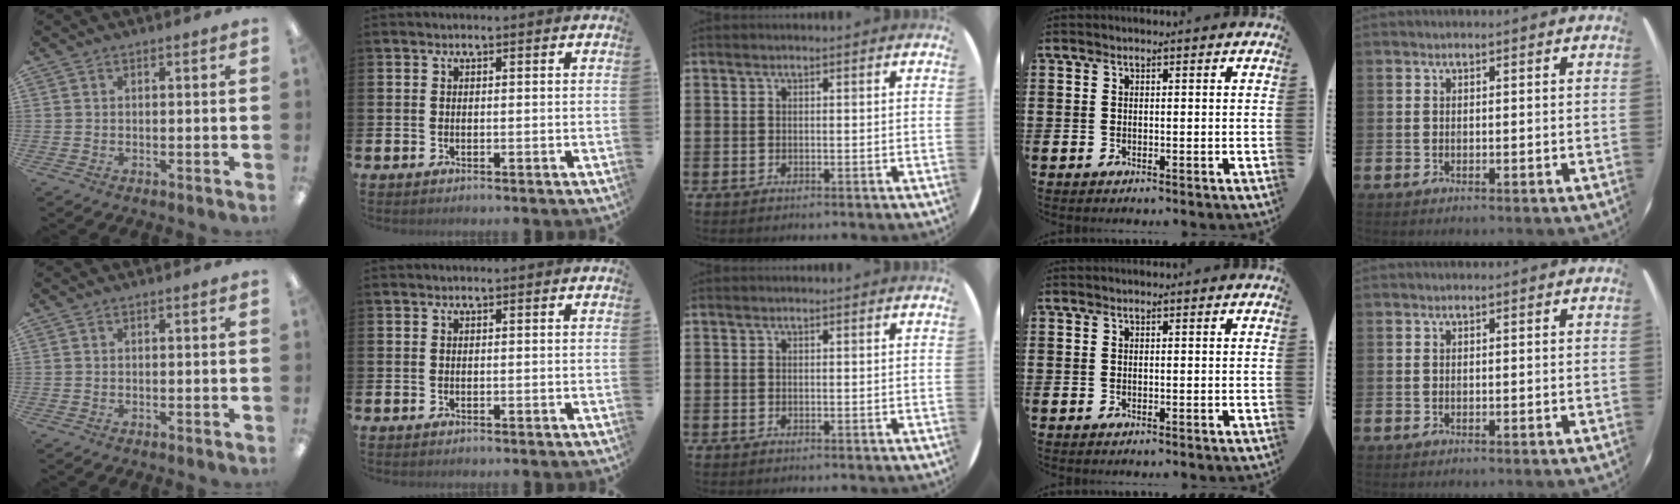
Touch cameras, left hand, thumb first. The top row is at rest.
{}